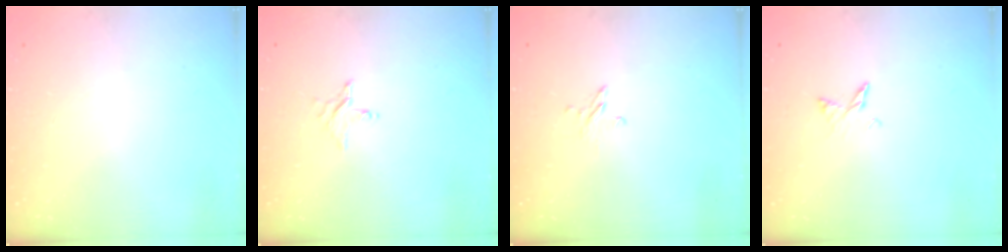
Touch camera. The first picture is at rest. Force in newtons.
{"total": 3.0, "press": 3.0, "slide": 0.3}
{"total": 2.7, "press": 2.7, "slide": 0.2}
{"total": 3.5, "press": 3.5, "slide": 0.3}